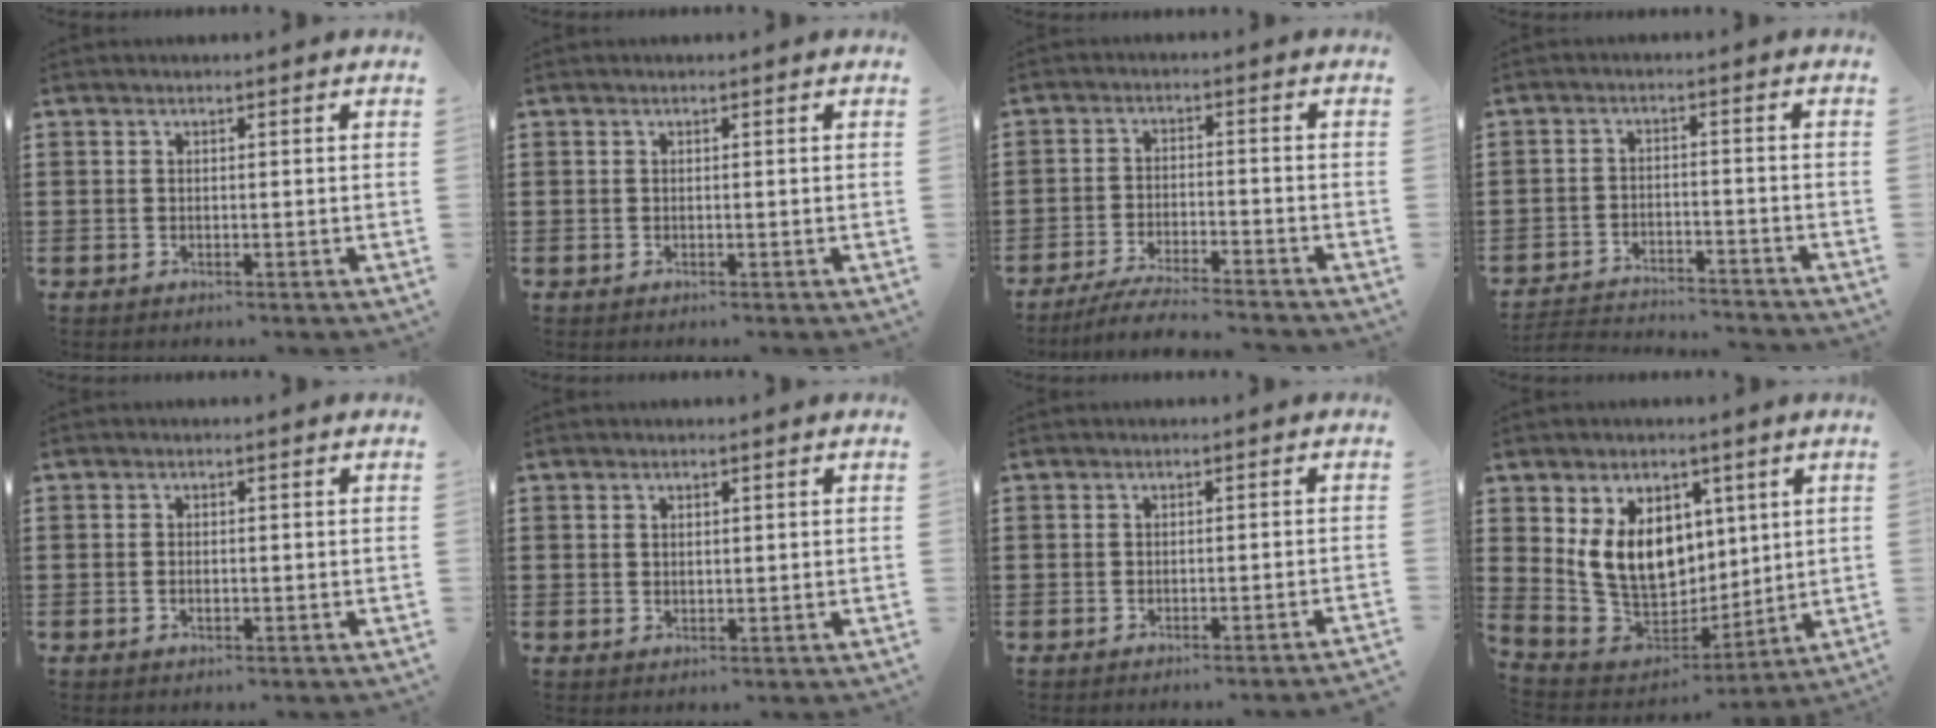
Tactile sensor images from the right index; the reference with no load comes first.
{"total": 0.0}
{"total": 4.8, "force": [-4.5, -0.1, 1.5], "torque": [-0.039, -0.011, -0.092]}
{"total": 3.4, "force": [-3.4, 0.2, 0.2], "torque": [-0.017, -0.001, -0.076]}
{"total": 1.0, "force": [-0.3, 0.4, 0.8], "torque": [-0.016, -0.003, -0.005]}
{"total": 0.9, "force": [0.6, 0.6, 0.4], "torque": [-0.008, 0.003, 0.011]}
{"total": 1.0, "force": [-0.9, -0.3, 0.4], "torque": [-0.008, 0.000, -0.018]}
{"total": 11.5, "force": [3.1, 9.0, 6.5], "torque": [-0.152, -0.009, 0.061]}